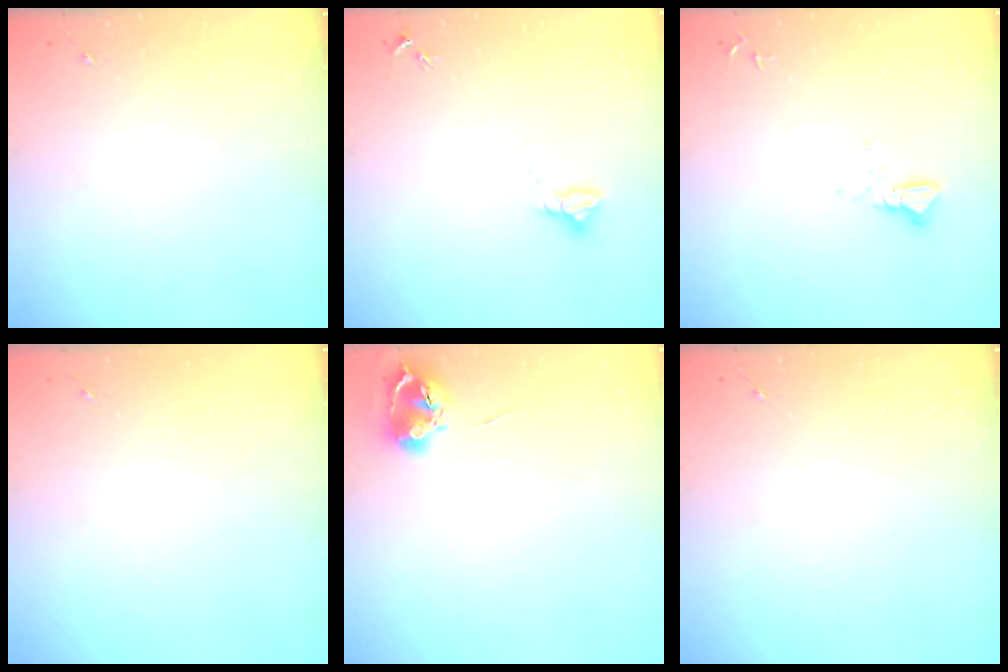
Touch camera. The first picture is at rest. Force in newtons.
{"total": 2.7, "press": 2.7, "slide": 0.1}
{"total": 2.3, "press": 2.3, "slide": 0.1}
{"total": 0.0}
{"total": 8.0, "press": 8.0, "slide": 0.8}
{"total": 0.0}